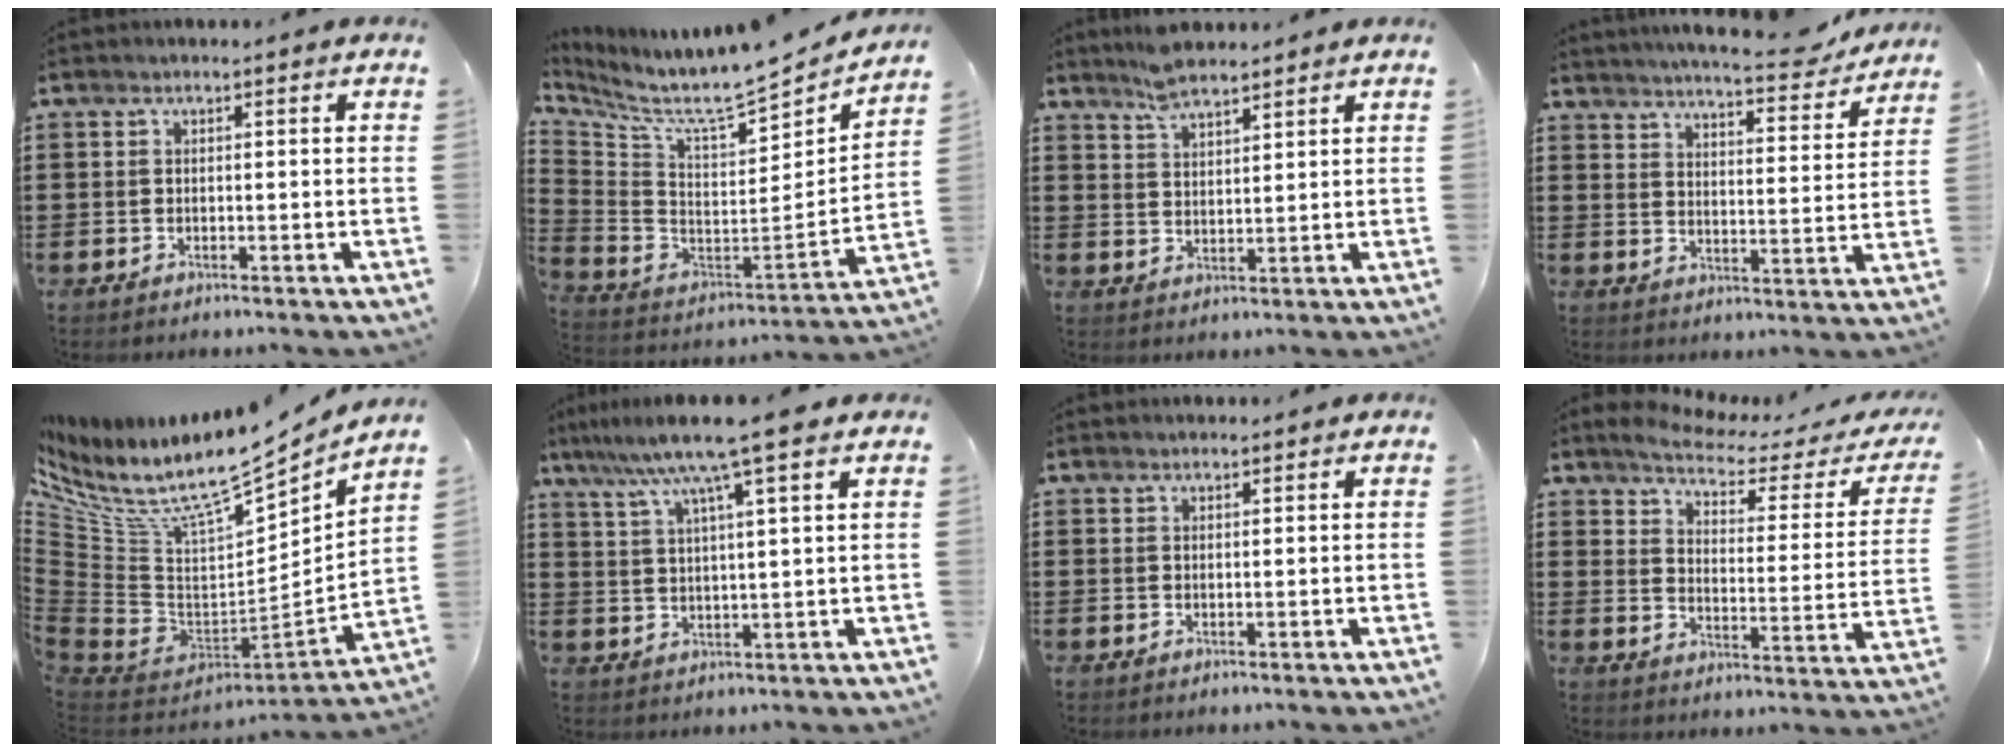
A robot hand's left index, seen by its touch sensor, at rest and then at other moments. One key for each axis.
{"total": 7.0, "fx": 5.9, "fy": 1.1, "fz": 3.6, "tx": -0.093, "ty": -0.066, "tz": 0.091}
{"total": 4.3, "fx": 4.0, "fy": 1.0, "fz": 1.5, "tx": -0.040, "ty": -0.005, "tz": 0.075}
{"total": 6.2, "fx": 5.9, "fy": 0.0, "fz": 2.2, "tx": -0.052, "ty": -0.038, "tz": 0.096}
{"total": 10.9, "fx": 7.8, "fy": 3.8, "fz": 6.5, "tx": -0.143, "ty": -0.065, "tz": 0.133}
{"total": 8.8, "fx": 6.4, "fy": -0.3, "fz": 6.0, "tx": -0.135, "ty": -0.021, "tz": 0.106}
{"total": 1.0, "fx": 1.0, "fy": 0.3, "fz": 0.0, "tx": -0.002, "ty": 0.001, "tz": 0.019}
{"total": 3.8, "fx": 3.2, "fy": 0.6, "fz": 1.9, "tx": -0.060, "ty": -0.021, "tz": 0.045}